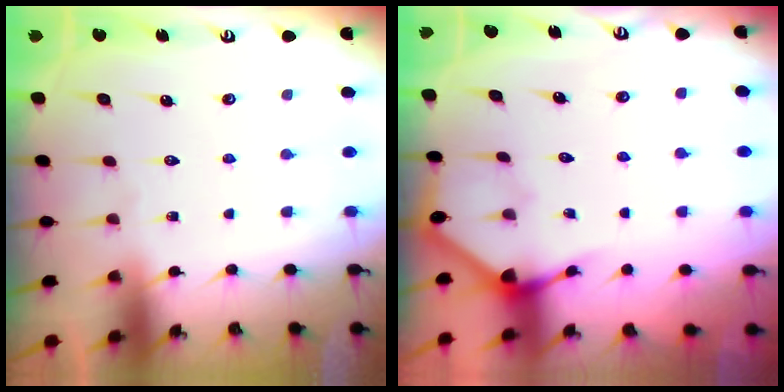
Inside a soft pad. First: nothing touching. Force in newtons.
{"total": 3.2, "press": 3.2, "slide": 0.2}